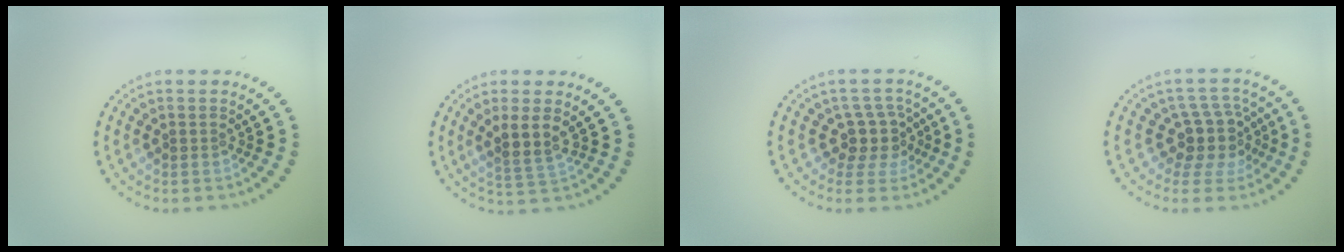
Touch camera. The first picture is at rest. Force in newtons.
{"total": 2.5, "press": 2.0, "slide": 1.5}
{"total": 3.1, "press": 2.4, "slide": 2.0}
{"total": 3.9, "press": 3.1, "slide": 2.3}